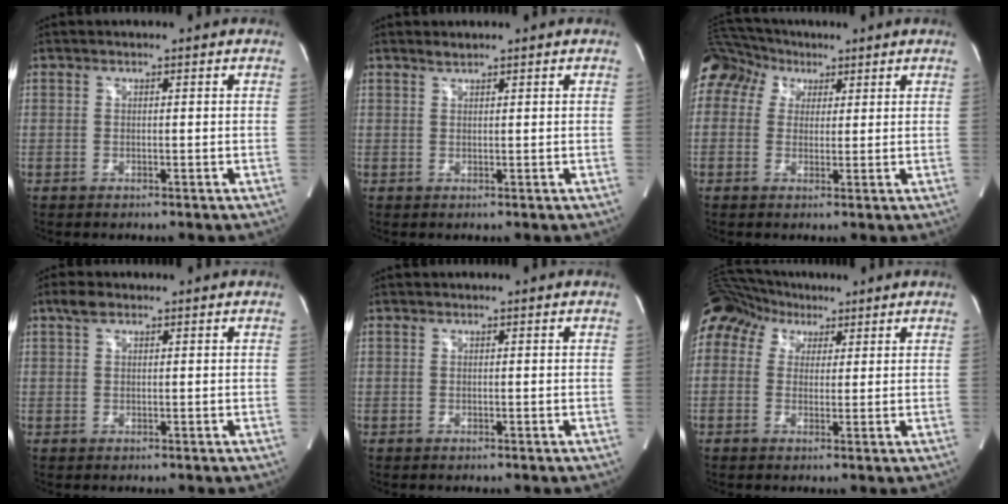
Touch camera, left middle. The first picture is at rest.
{"total": 0.8, "force": [0.8, 0.0, 0.1], "torque": [-0.008, 0.000, 0.018]}
{"total": 14.6, "force": [7.5, 11.5, 5.1], "torque": [-0.164, 0.085, 0.147]}
{"total": 1.6, "force": [1.1, 0.8, 0.9], "torque": [-0.023, 0.013, 0.022]}
{"total": 0.0}
{"total": 16.7, "force": [8.7, 12.6, 6.6], "torque": [-0.205, 0.099, 0.167]}